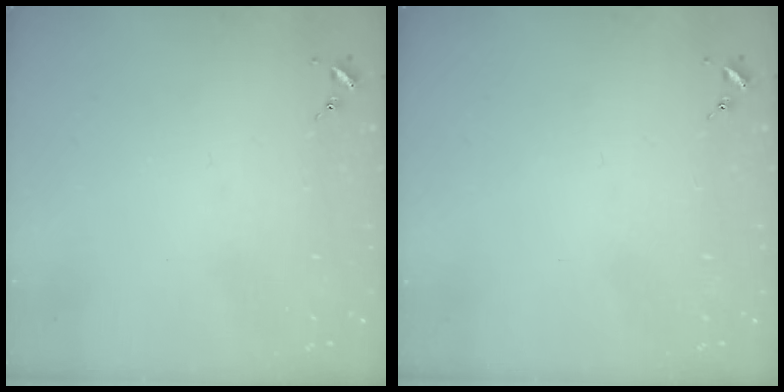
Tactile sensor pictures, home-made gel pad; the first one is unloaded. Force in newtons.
{"total": 0.0}